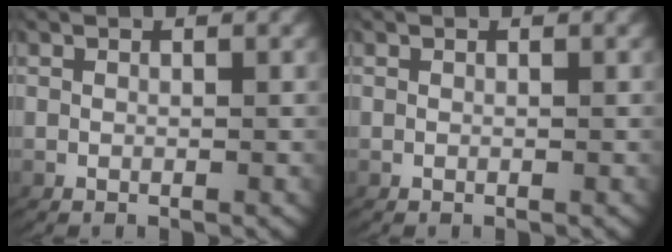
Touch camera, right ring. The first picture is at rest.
{"total": 0.0}